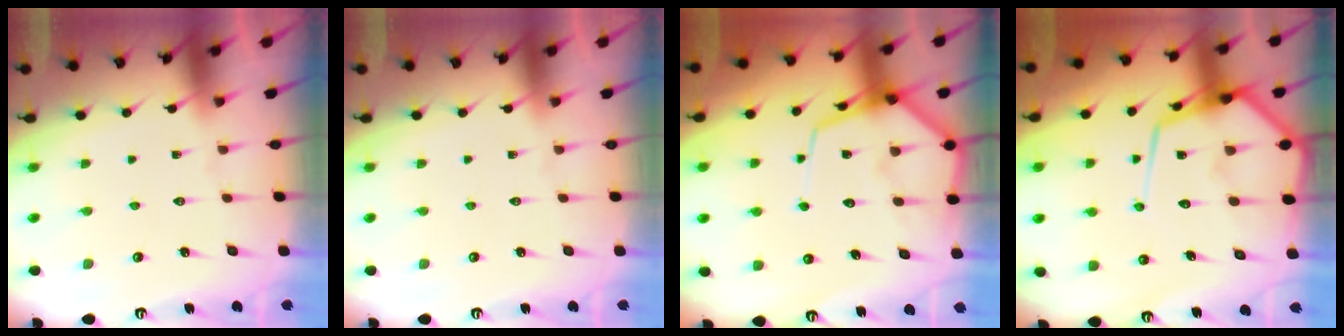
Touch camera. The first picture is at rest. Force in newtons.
{"total": 0.0}
{"total": 10.7, "press": 10.6, "slide": 1.2}
{"total": 15.1, "press": 15.0, "slide": 1.5}